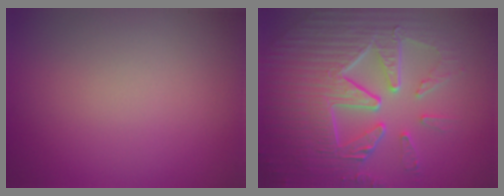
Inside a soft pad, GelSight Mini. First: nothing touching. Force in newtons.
{"total": 9.8, "press": 6.6, "slide": 7.2}